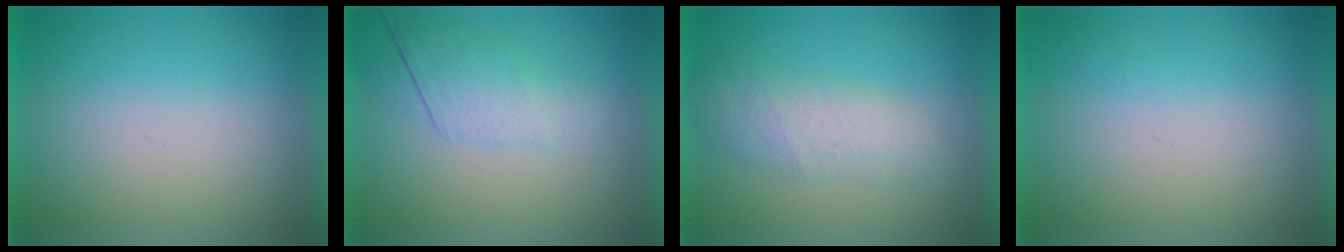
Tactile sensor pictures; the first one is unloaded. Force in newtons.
{"total": 2.2}
{"total": 2.6}
{"total": 1.1}